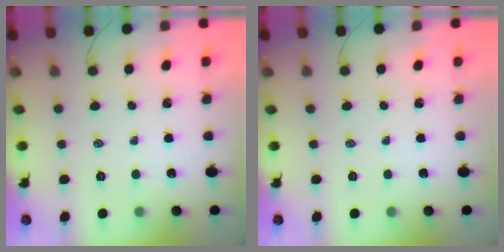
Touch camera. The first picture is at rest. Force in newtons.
{"total": 0.0}